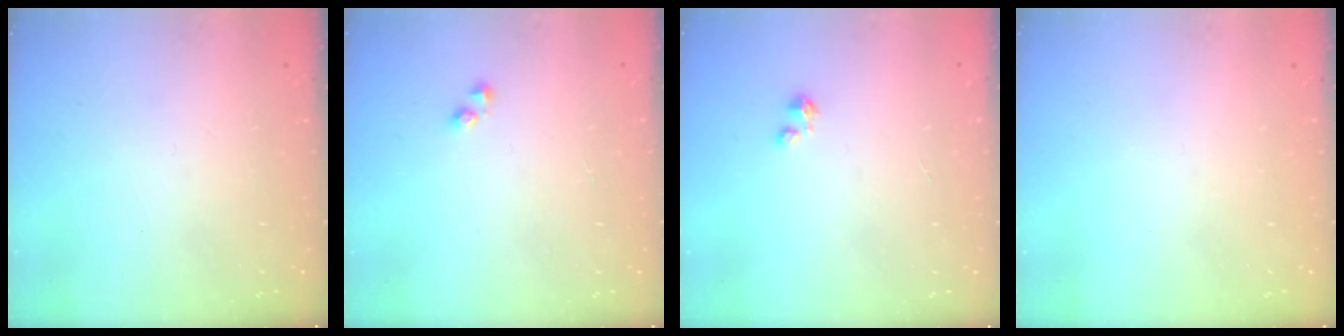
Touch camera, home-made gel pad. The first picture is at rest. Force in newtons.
{"total": 1.9, "press": 1.9, "slide": 0.3}
{"total": 0.8, "press": 0.7, "slide": 0.3}
{"total": 0.0}